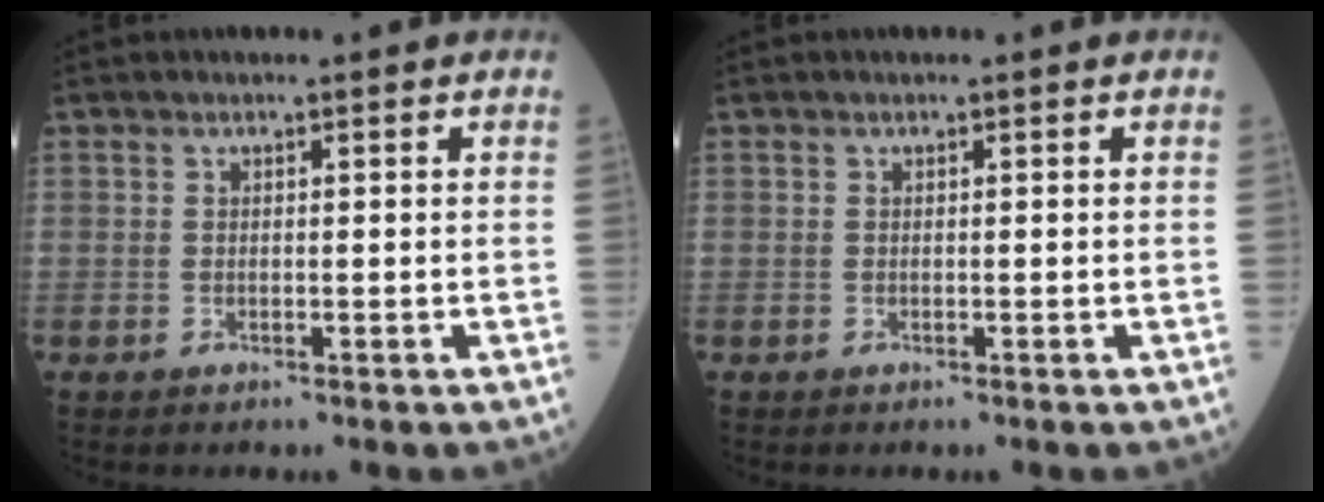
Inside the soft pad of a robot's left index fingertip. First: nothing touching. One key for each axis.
{"total": 0.0}